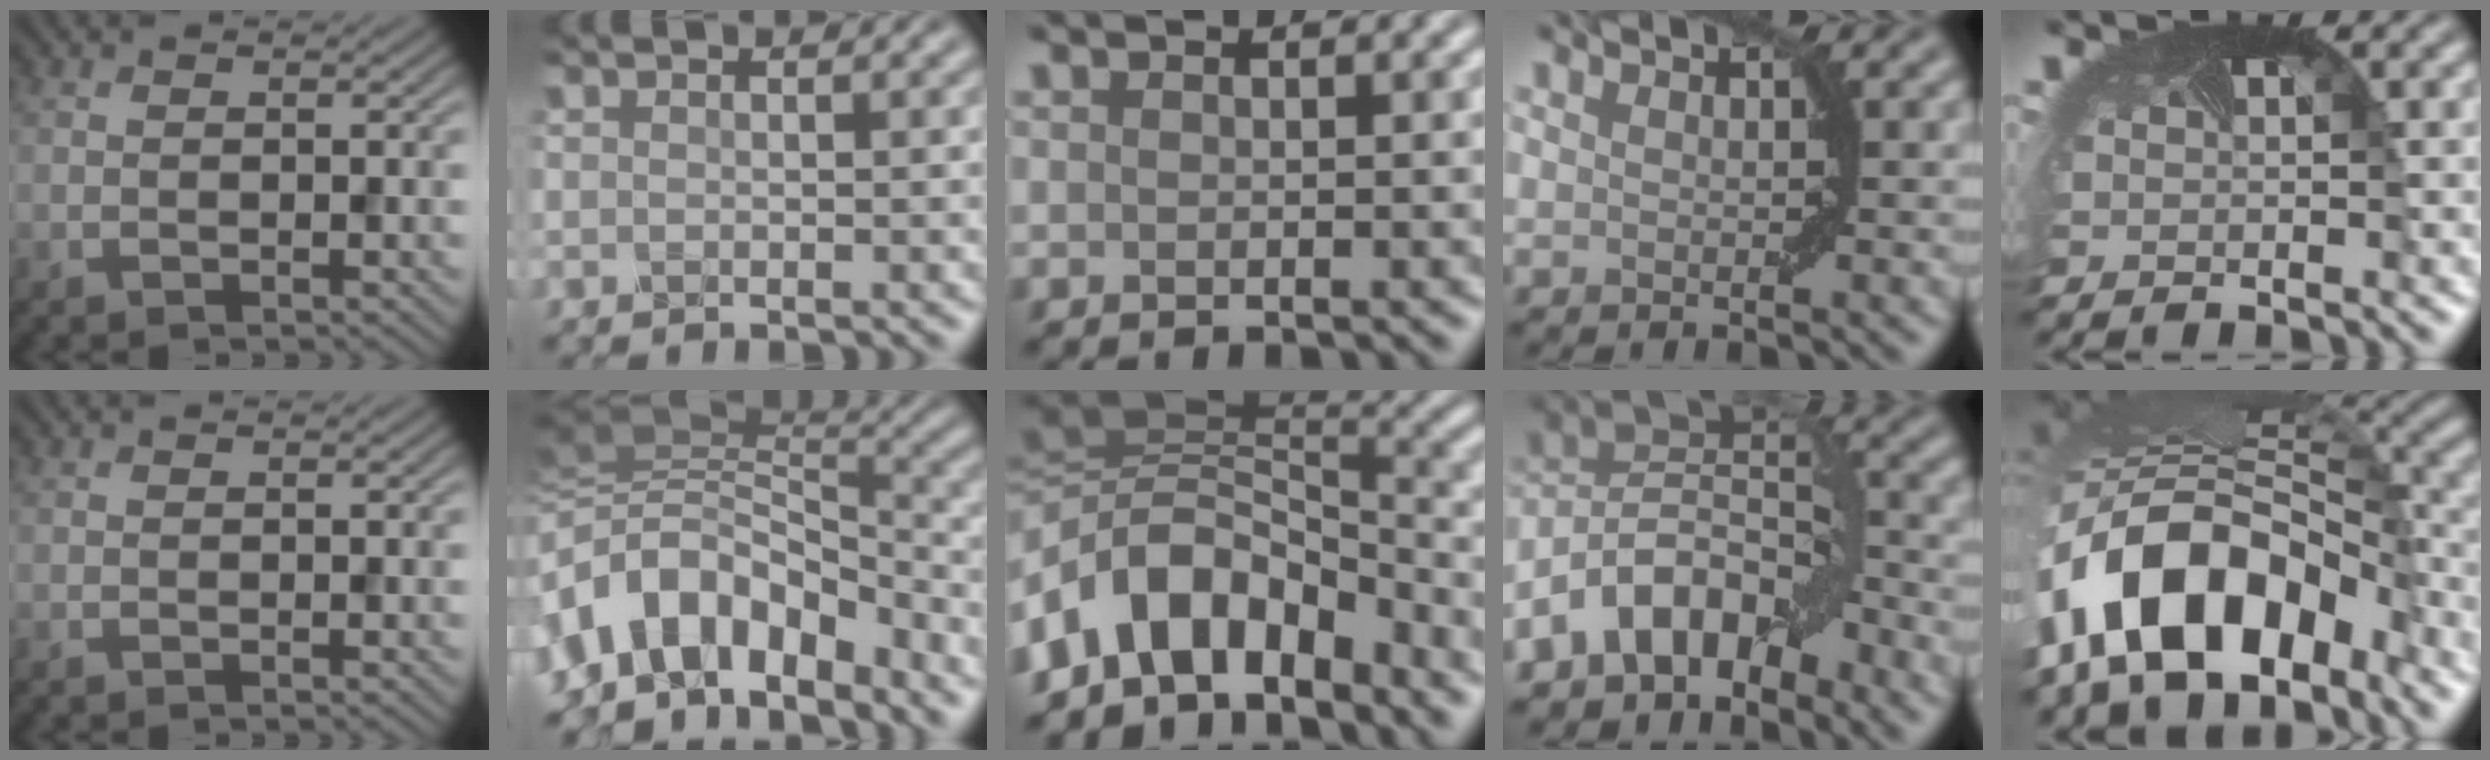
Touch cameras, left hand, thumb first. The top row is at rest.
{"index": {"total": 10.5, "force": [-4.6, 6.4, 6.9], "torque": [-0.116, 0.023, -0.088]}, "middle": {"total": 10.4, "force": [-4.7, 6.5, 6.6], "torque": [-0.113, 0.023, -0.093]}, "ring": {"total": 8.8, "force": [-5.3, 4.7, 5.1], "torque": [-0.069, 0.014, -0.116]}, "little": {"total": 14.3, "force": [-7.0, 9.0, 8.7], "torque": [-0.182, -0.015, -0.108]}}